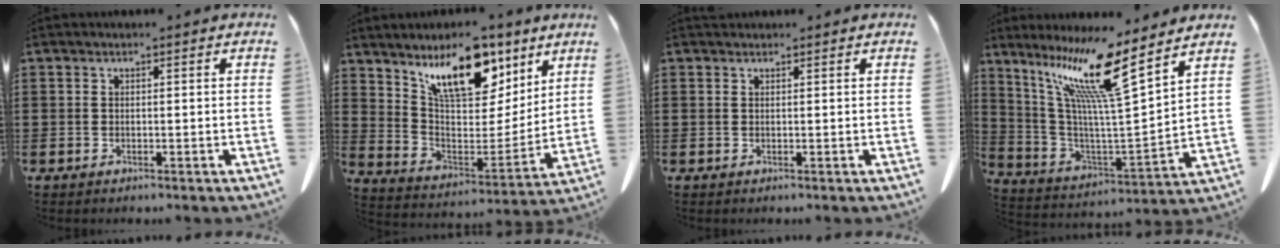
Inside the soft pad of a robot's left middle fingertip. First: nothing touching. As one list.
[{"total": 11.8, "force": [8.6, 4.8, 6.5], "torque": [-0.127, -0.043, 0.154]}, {"total": 0.5, "force": [0.5, 0.2, 0.0], "torque": [-0.001, 0.001, 0.010]}, {"total": 12.8, "force": [9.2, -0.1, 8.9], "torque": [-0.203, -0.050, 0.145]}]